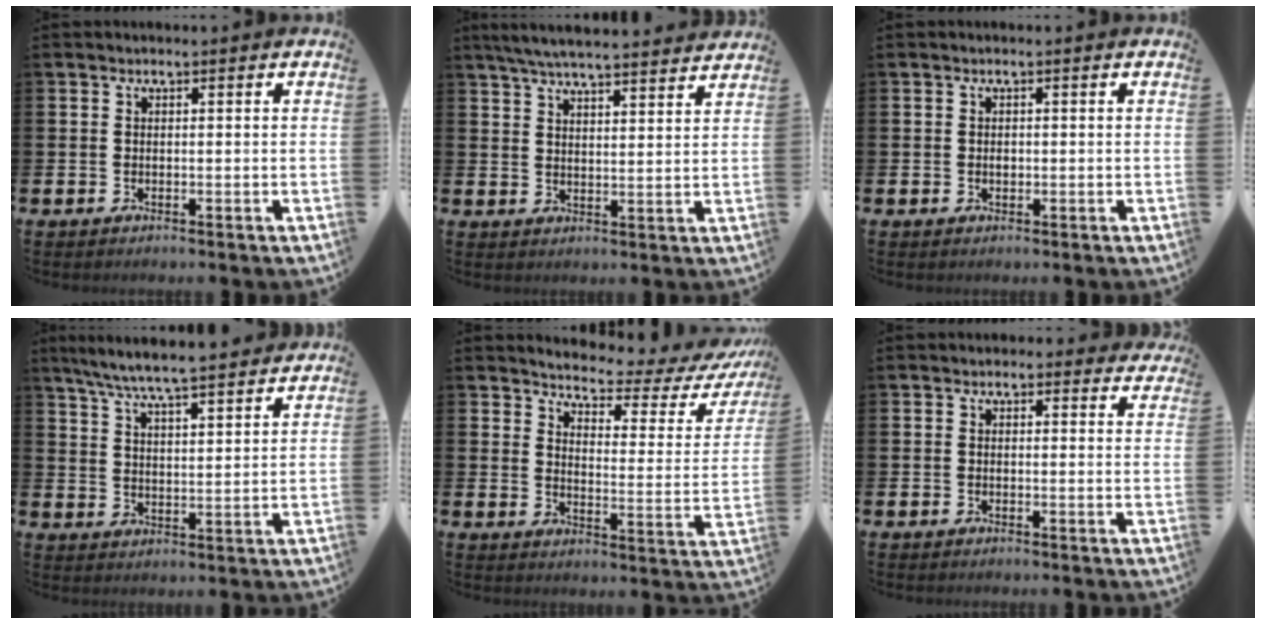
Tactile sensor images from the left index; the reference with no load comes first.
{"total": 6.3, "force": [6.0, 0.3, 1.7], "torque": [-0.051, -0.027, 0.108]}
{"total": 0.7, "force": [0.0, 0.6, 0.4], "torque": [-0.008, 0.003, -0.002]}
{"total": 7.3, "force": [6.9, 0.1, 2.3], "torque": [-0.074, -0.037, 0.124]}
{"total": 4.2, "force": [3.9, 1.0, 1.1], "torque": [-0.040, -0.037, 0.057]}
{"total": 2.8, "force": [2.6, 0.9, 0.0], "torque": [0.012, -0.018, 0.042]}